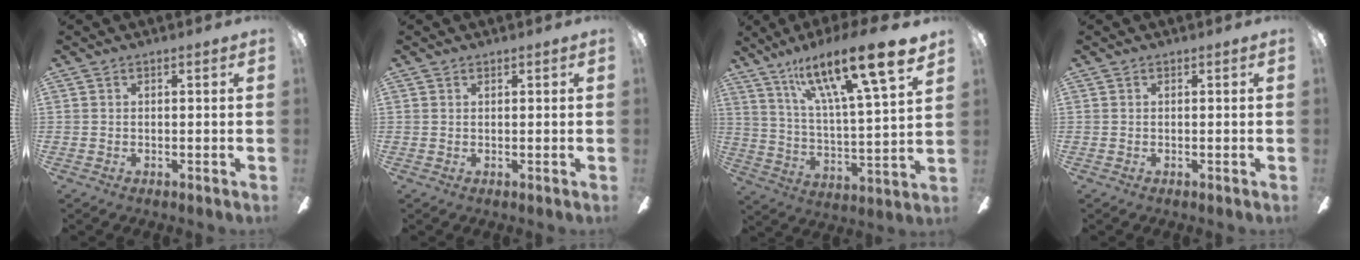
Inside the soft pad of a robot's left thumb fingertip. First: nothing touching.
{"total": 0.6, "force": [0.5, 0.3, 0.0], "torque": [-0.001, 0.001, 0.010]}
{"total": 20.9, "force": [14.5, 3.9, 14.5], "torque": [-0.239, -0.089, 0.230]}
{"total": 0.0}